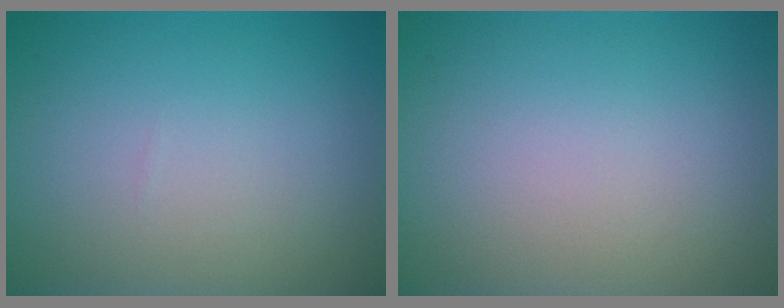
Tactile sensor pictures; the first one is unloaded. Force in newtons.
{"total": 0.0}